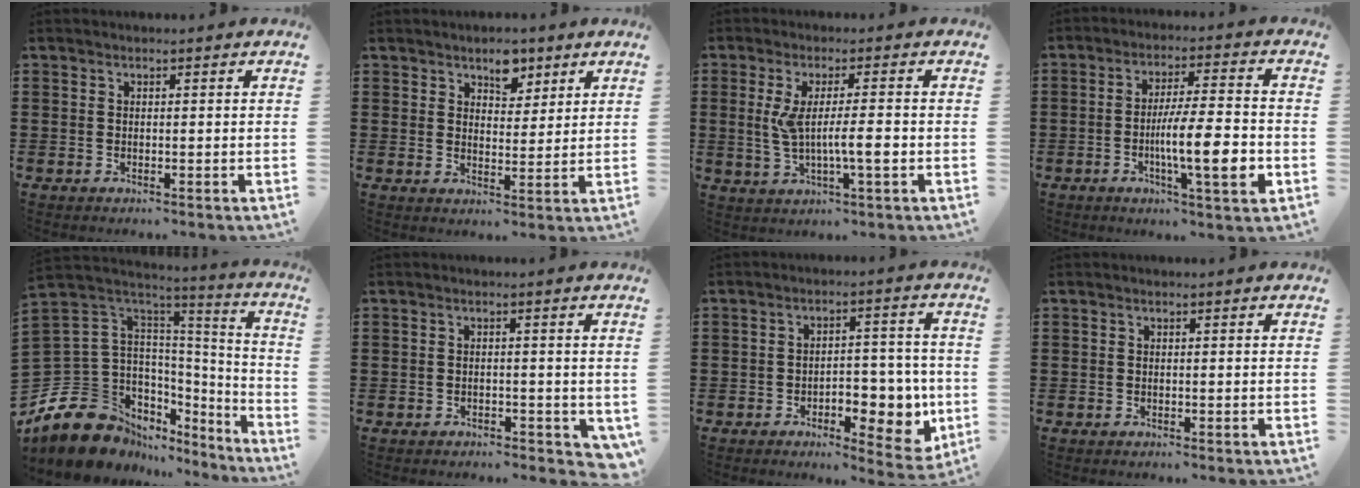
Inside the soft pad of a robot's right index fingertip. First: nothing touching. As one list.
[{"total": 4.9, "force": [3.4, 2.7, 2.1], "torque": [-0.028, 0.002, 0.059]}, {"total": 6.8, "force": [-0.5, 0.9, 6.7], "torque": [-0.132, -0.006, -0.018]}, {"total": 11.0, "force": [-3.0, 1.7, 10.4], "torque": [-0.166, -0.012, -0.056]}, {"total": 13.8, "force": [-9.1, 8.9, 5.3], "torque": [-0.165, -0.013, -0.165]}, {"total": 0.9, "force": [-0.5, 0.7, 0.1], "torque": [-0.008, 0.001, -0.013]}, {"total": 7.2, "force": [-2.4, 4.2, 5.4], "torque": [-0.066, 0.005, -0.041]}, {"total": 0.0}]